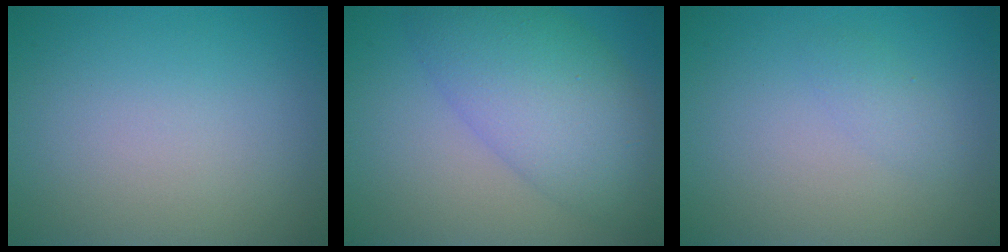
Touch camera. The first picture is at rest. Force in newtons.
{"total": 7.5, "press": 7.5, "slide": 0.3}
{"total": 1.1, "press": 1.1, "slide": 0.0}